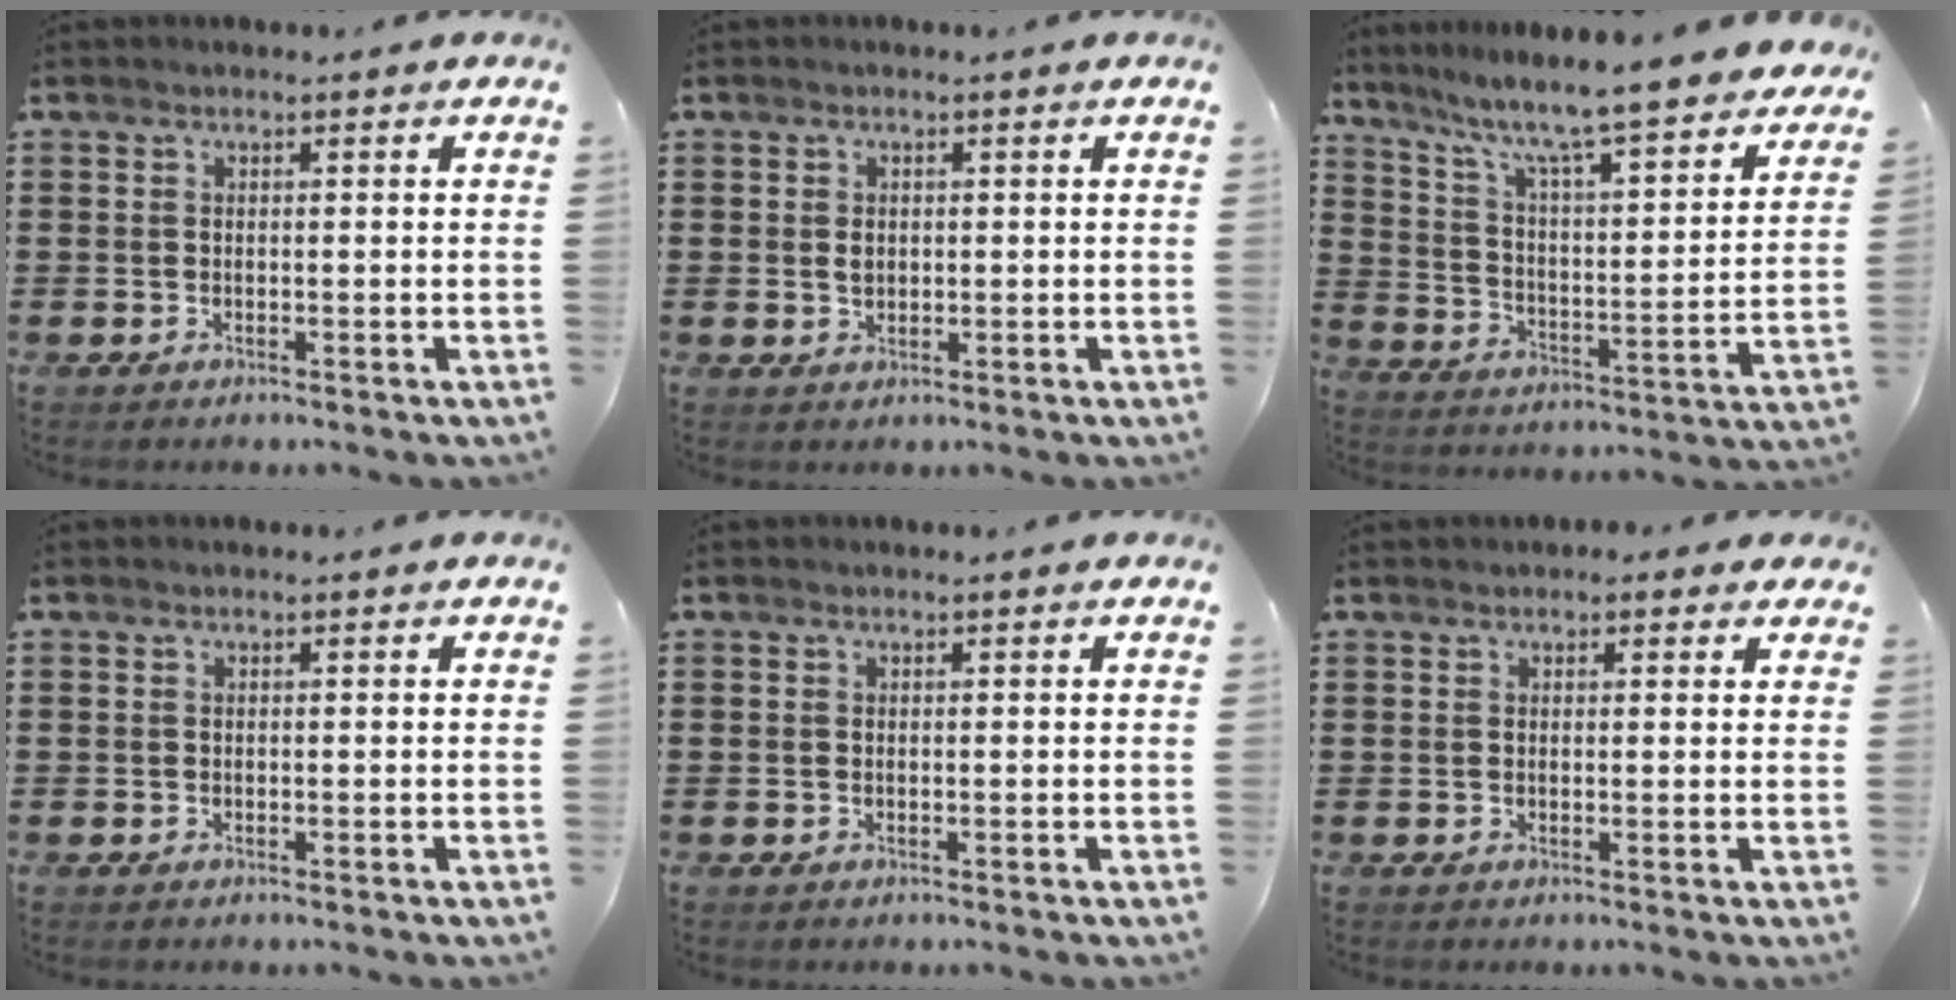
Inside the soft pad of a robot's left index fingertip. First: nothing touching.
{"total": 1.4, "force": [0.2, 1.1, 0.9], "torque": [-0.021, 0.007, 0.003]}
{"total": 8.0, "force": [7.0, -0.4, 3.9], "torque": [-0.107, -0.060, 0.110]}
{"total": 0.0}
{"total": 0.0}
{"total": 1.3, "force": [1.0, 0.7, 0.3], "torque": [-0.010, 0.007, 0.018]}